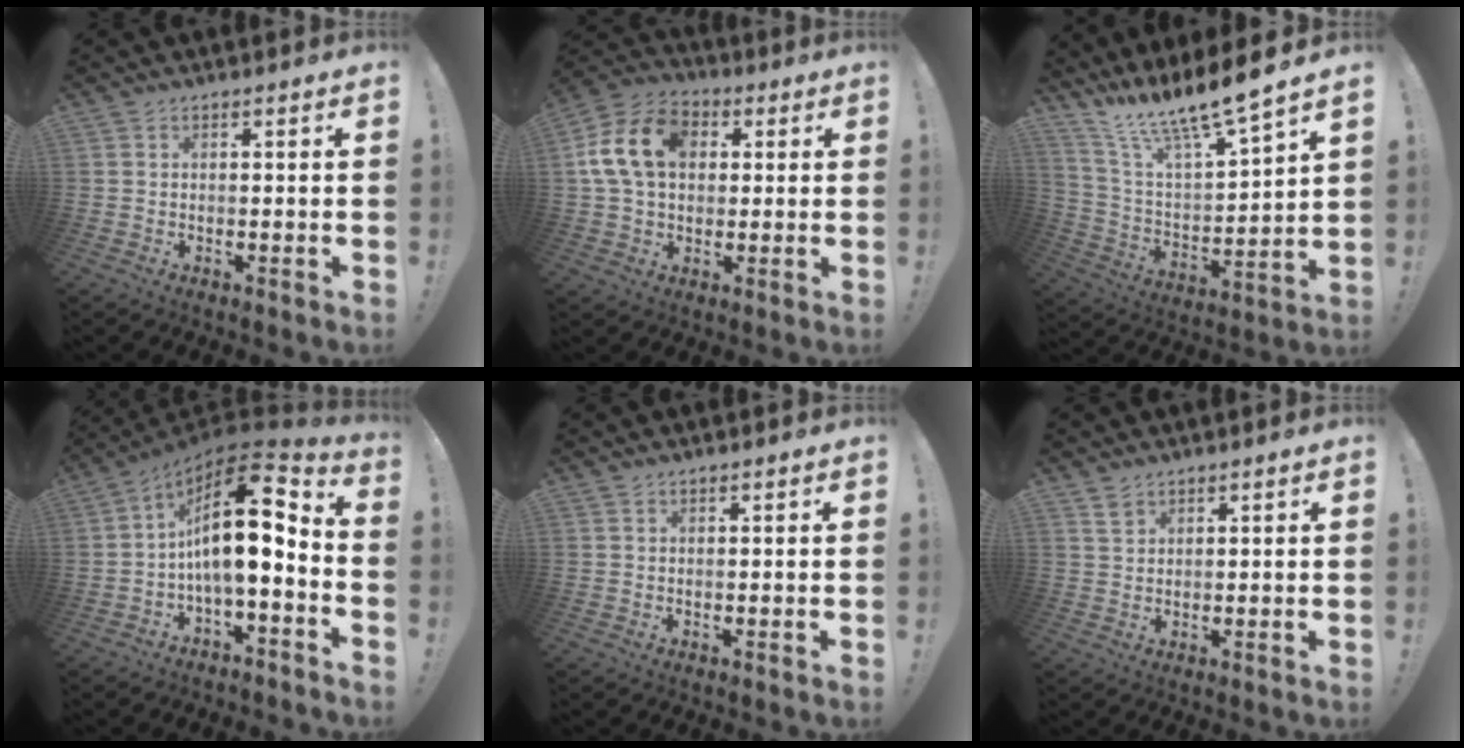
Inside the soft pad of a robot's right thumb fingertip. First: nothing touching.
{"total": 16.3, "force": [3.5, 12.0, 10.4], "torque": [-0.190, 0.011, 0.071]}
{"total": 14.4, "force": [12.9, 0.5, 6.3], "torque": [-0.127, -0.113, 0.217]}
{"total": 17.0, "force": [2.6, 6.3, 15.6], "torque": [-0.255, -0.022, 0.042]}
{"total": 0.0}
{"total": 2.6, "force": [1.9, 1.5, 0.9], "torque": [-0.003, -0.014, 0.034]}